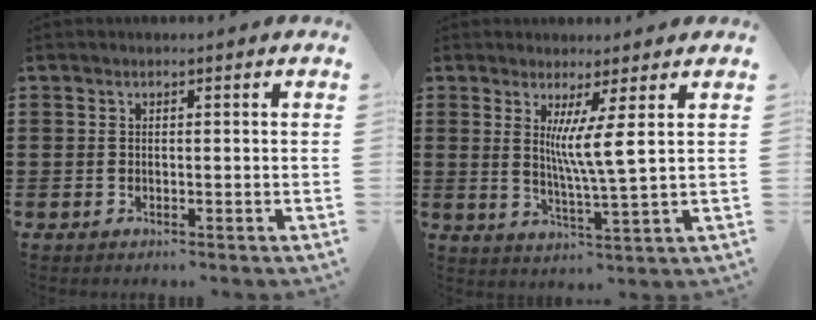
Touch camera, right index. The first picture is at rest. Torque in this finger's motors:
{"motor_torque": [1.31, 0.19, 0.25, 0.16]}